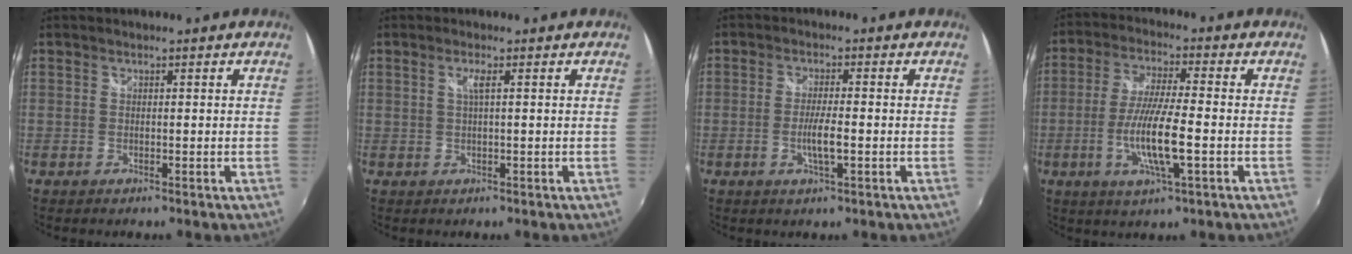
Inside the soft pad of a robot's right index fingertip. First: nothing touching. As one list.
[{"total": 1.7, "force": [0.3, -0.3, 1.7], "torque": [-0.030, -0.001, 0.004]}, {"total": 4.2, "force": [-1.2, 0.4, 4.0], "torque": [-0.076, -0.006, -0.021]}, {"total": 10.5, "force": [-2.9, 1.2, 10.0], "torque": [-0.196, -0.011, -0.055]}]